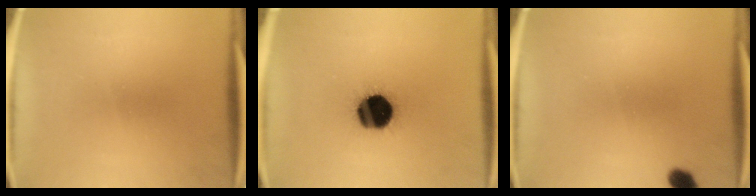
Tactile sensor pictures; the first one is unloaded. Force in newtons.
{"total": 18.5}
{"total": 2.7}